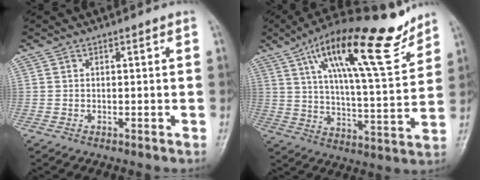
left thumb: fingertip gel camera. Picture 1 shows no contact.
{"total": 21.0, "force": [13.4, 5.3, 15.3], "torque": [-0.221, -0.048, 0.217]}